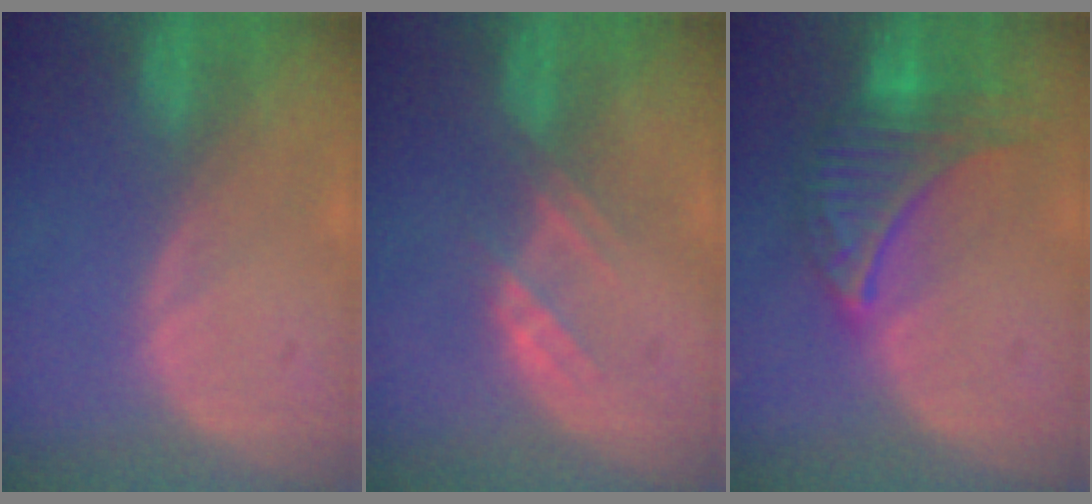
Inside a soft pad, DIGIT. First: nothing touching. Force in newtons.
{"total": 3.0, "press": 2.9, "slide": 0.7}
{"total": 8.2, "press": 8.2, "slide": 0.5}